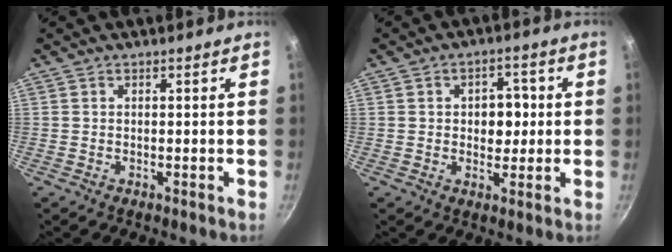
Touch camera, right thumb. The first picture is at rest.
{"total": 6.1, "force": [0.5, 4.4, 4.2], "torque": [-0.024, 0.003, 0.004]}